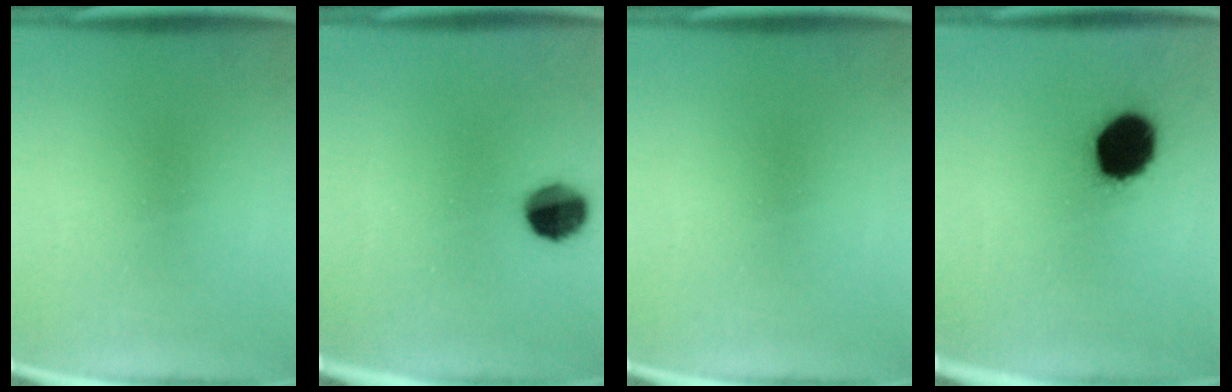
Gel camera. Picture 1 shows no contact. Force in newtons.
{"total": 9.1}
{"total": 0.0}
{"total": 15.6}